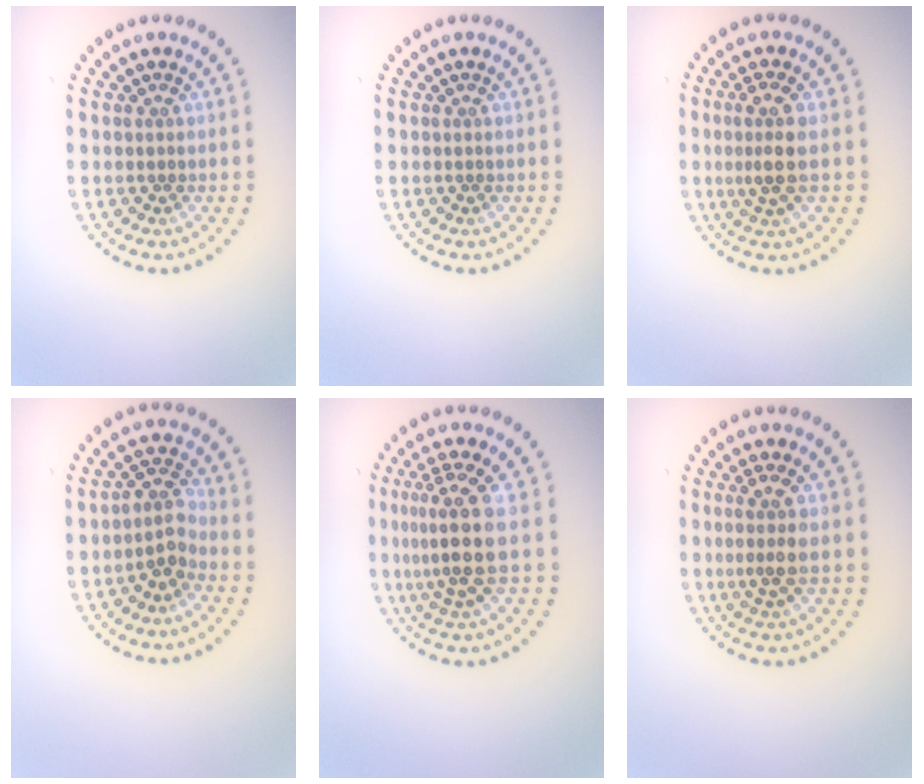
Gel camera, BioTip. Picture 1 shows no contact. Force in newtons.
{"total": 0.0}
{"total": 2.6, "press": 2.4, "slide": 1.2}
{"total": 2.7, "press": 2.1, "slide": 1.6}
{"total": 4.3, "press": 3.4, "slide": 2.7}
{"total": 2.1, "press": 1.6, "slide": 1.2}